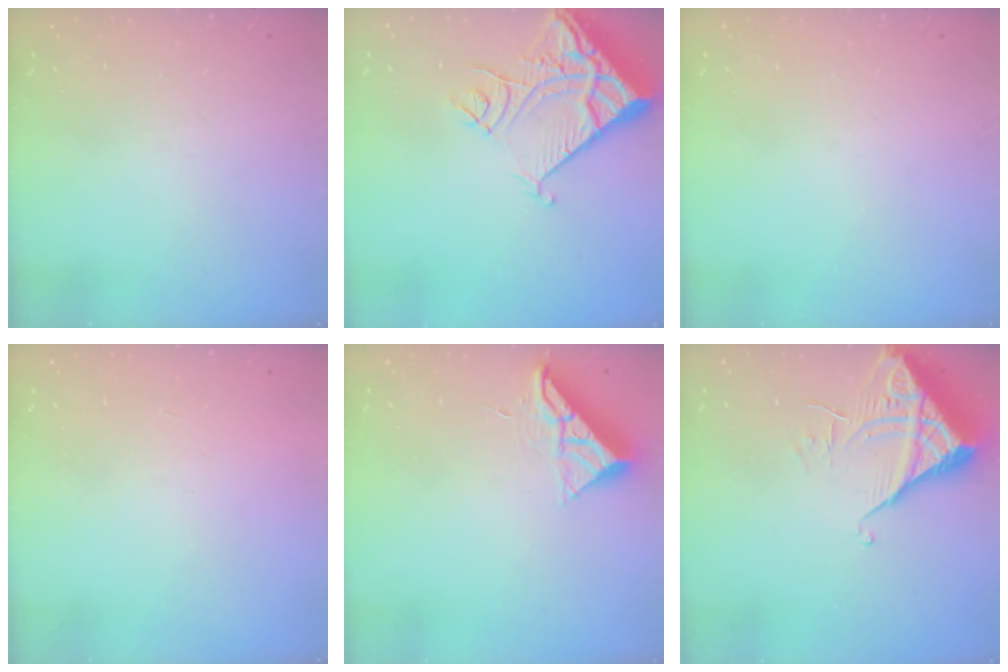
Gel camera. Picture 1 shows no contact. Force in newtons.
{"total": 13.1, "press": 13.0, "slide": 1.7}
{"total": 0.0}
{"total": 1.7, "press": 1.7, "slide": 0.1}
{"total": 10.2, "press": 10.2, "slide": 0.5}
{"total": 6.6, "press": 6.6, "slide": 0.4}